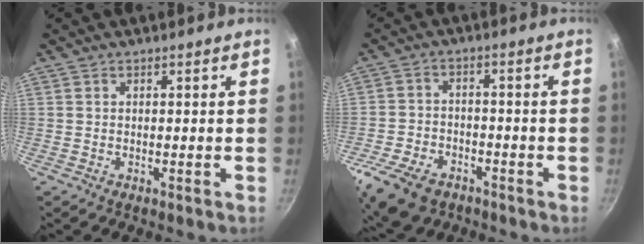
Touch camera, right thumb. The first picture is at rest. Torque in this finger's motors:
{"motor_torque": [1.48, 0.10, 1.11, -0.60, 0.06]}